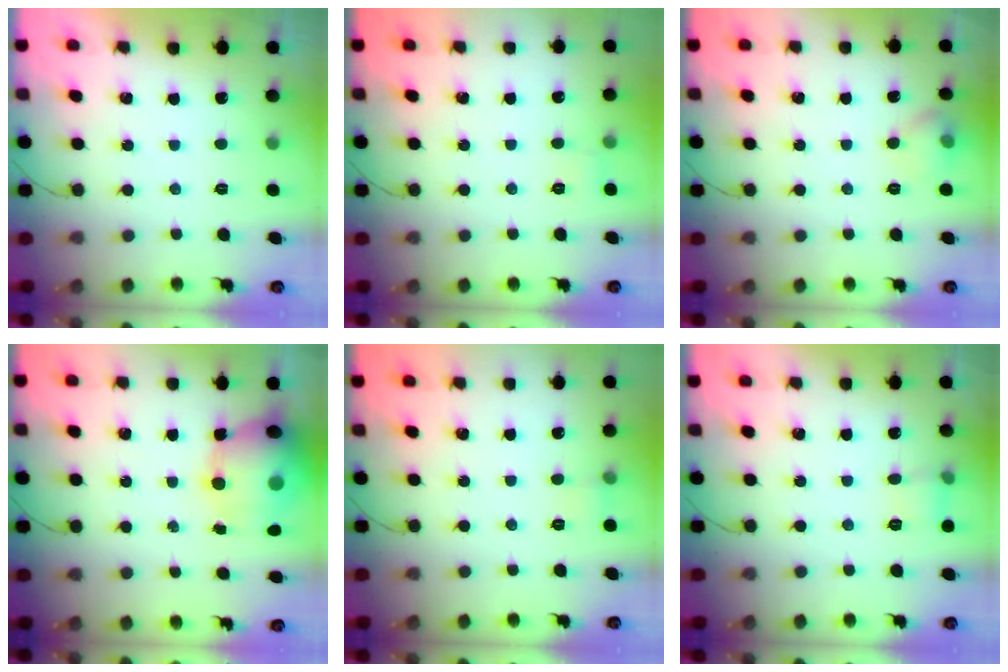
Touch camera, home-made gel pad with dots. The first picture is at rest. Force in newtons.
{"total": 4.8, "press": 4.6, "slide": 1.3}
{"total": 9.5, "press": 6.2, "slide": 7.2}
{"total": 15.9, "press": 15.3, "slide": 4.4}
{"total": 5.4, "press": 5.1, "slide": 1.7}
{"total": 5.2, "press": 4.9, "slide": 1.7}